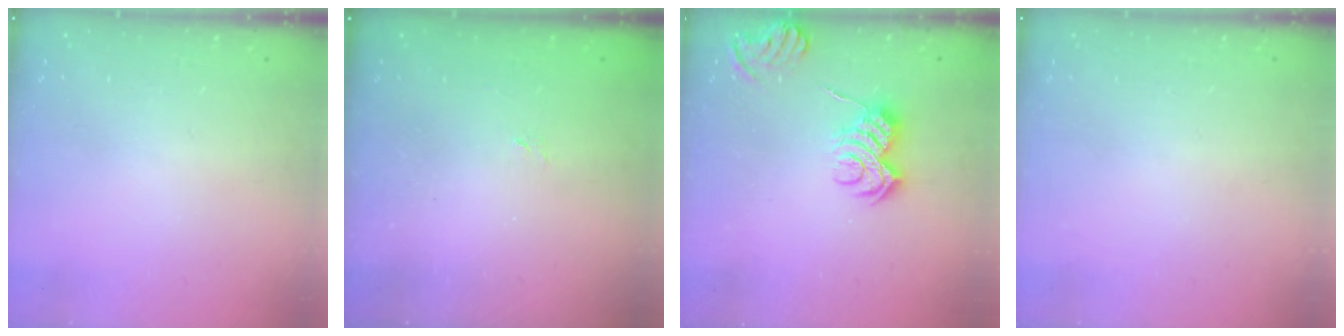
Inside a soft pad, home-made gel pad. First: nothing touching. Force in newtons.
{"total": 1.5, "press": 1.1, "slide": 1.0}
{"total": 6.1, "press": 6.1, "slide": 0.3}
{"total": 0.0}